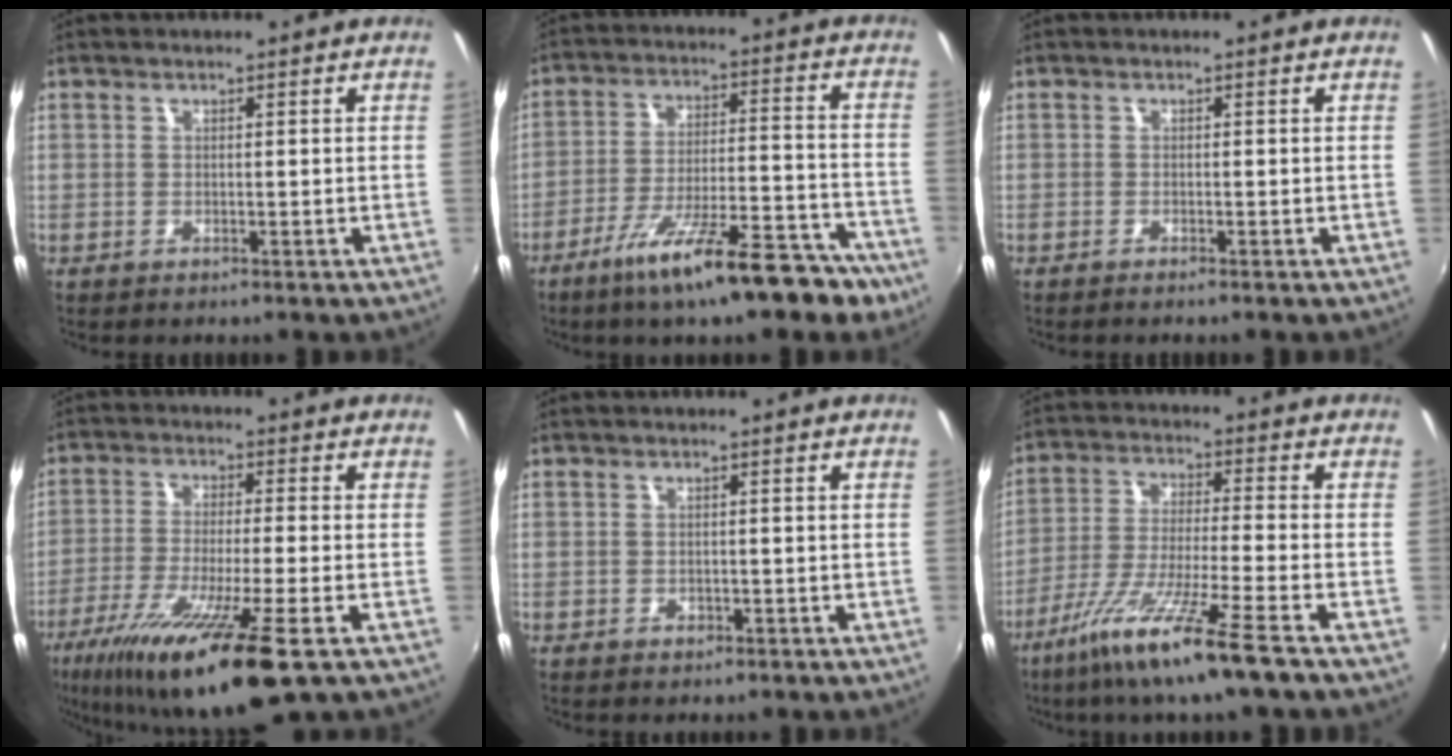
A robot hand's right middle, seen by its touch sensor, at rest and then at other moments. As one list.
[{"total": 16.3, "force": [-11.4, 3.7, 11.0], "torque": [-0.187, -0.017, -0.171]}, {"total": 0.7, "force": [-0.7, -0.1, 0.3], "torque": [-0.004, -0.003, -0.014]}, {"total": 17.4, "force": [-10.3, 1.1, 14.0], "torque": [-0.272, -0.058, -0.177]}, {"total": 1.1, "force": [-0.5, 0.8, 0.4], "torque": [-0.007, -0.004, -0.007]}, {"total": 13.7, "force": [-9.1, -0.6, 10.2], "torque": [-0.207, -0.033, -0.163]}]